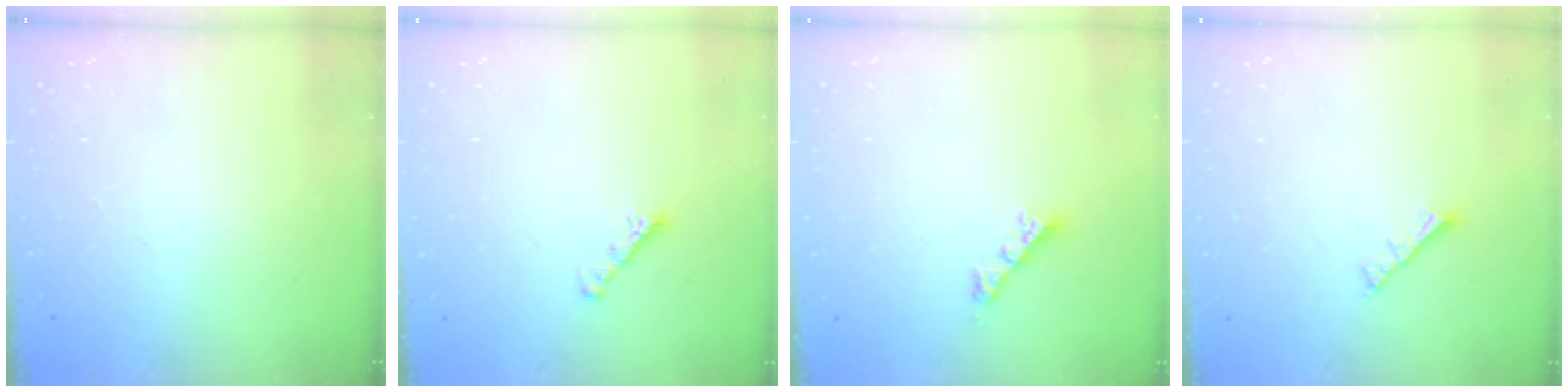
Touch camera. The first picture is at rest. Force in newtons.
{"total": 1.7, "press": 1.6, "slide": 0.5}
{"total": 3.3, "press": 3.3, "slide": 0.2}
{"total": 2.5, "press": 2.4, "slide": 0.5}